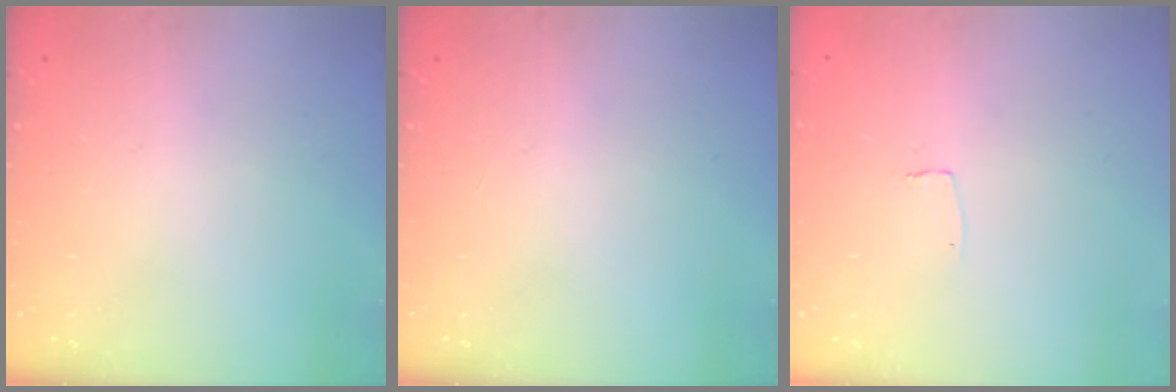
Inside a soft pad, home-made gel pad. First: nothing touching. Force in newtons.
{"total": 0.0}
{"total": 3.0, "press": 3.0, "slide": 0.2}